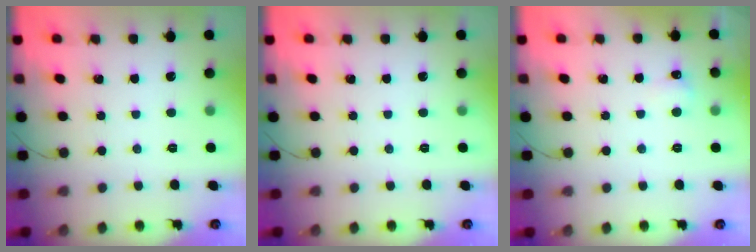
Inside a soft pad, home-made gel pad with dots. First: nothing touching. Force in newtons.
{"total": 0.0}
{"total": 4.7, "press": 4.5, "slide": 1.5}